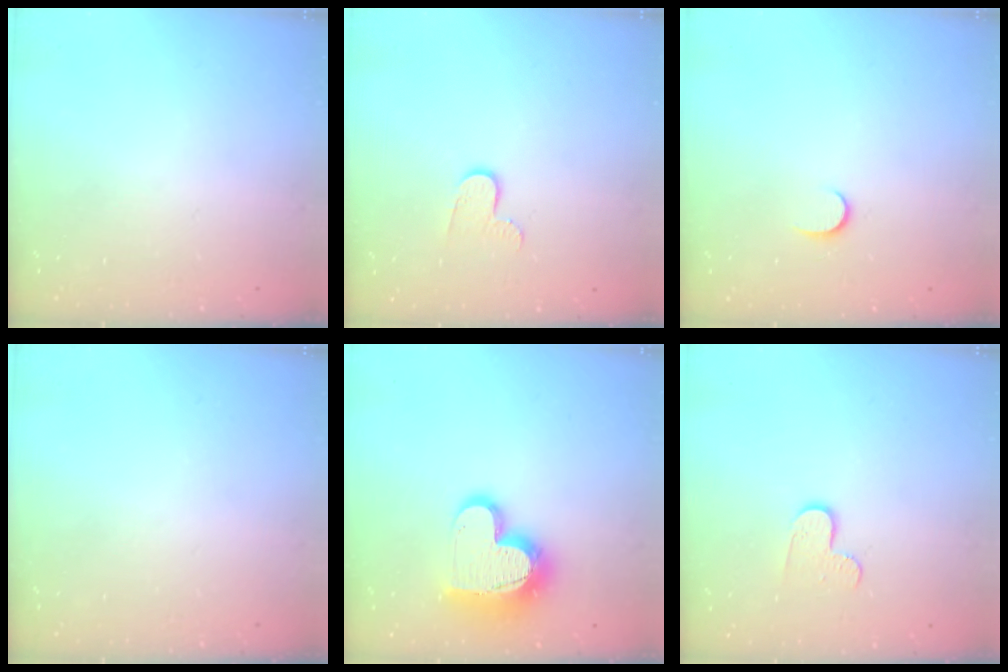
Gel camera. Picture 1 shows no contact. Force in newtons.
{"total": 6.2, "press": 6.2, "slide": 0.6}
{"total": 4.9, "press": 4.9, "slide": 0.6}
{"total": 0.0}
{"total": 15.8, "press": 15.8, "slide": 1.2}
{"total": 6.6, "press": 6.6, "slide": 0.5}